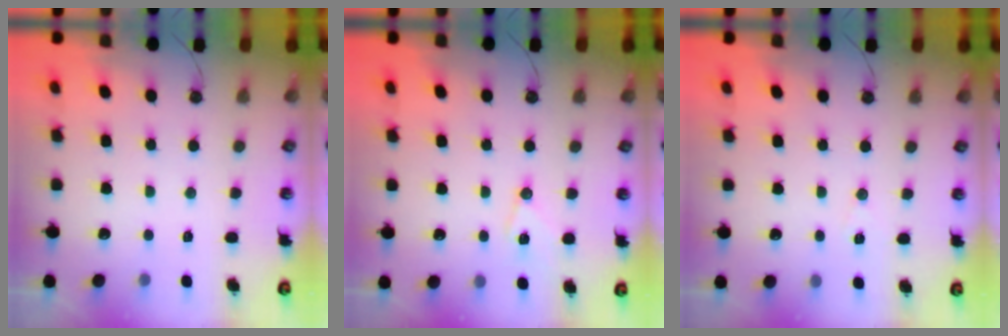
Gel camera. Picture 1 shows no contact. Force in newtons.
{"total": 9.2, "press": 9.2, "slide": 1.0}
{"total": 5.9, "press": 3.7, "slide": 4.5}